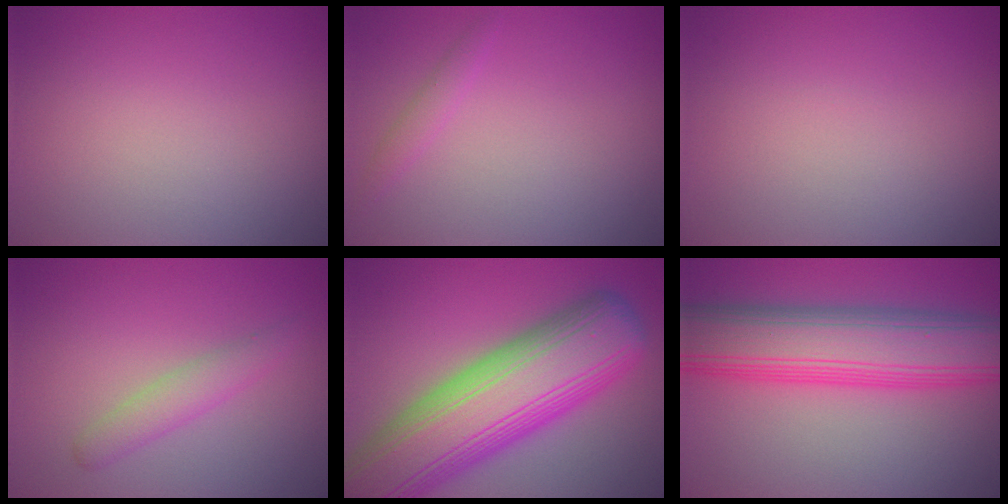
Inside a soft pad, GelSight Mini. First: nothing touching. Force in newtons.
{"total": 1.0, "press": 1.0, "slide": 0.1}
{"total": 0.0}
{"total": 2.0, "press": 2.0, "slide": 0.0}
{"total": 14.4, "press": 14.4, "slide": 0.6}
{"total": 10.0, "press": 10.0, "slide": 0.1}